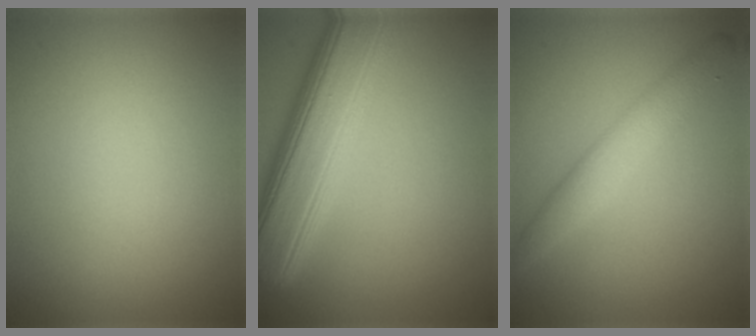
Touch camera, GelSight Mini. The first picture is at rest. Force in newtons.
{"total": 9.8, "press": 9.8, "slide": 0.3}
{"total": 2.6, "press": 2.6, "slide": 0.0}